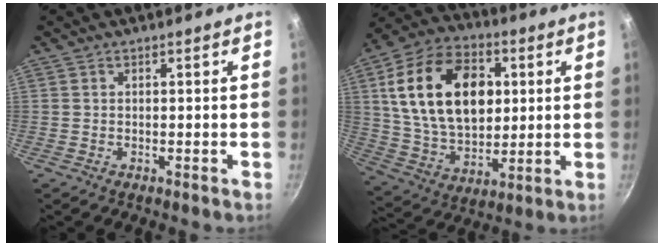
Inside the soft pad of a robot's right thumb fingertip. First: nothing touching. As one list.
[{"total": 23.4, "force": [5.1, 15.3, 16.9], "torque": [-0.272, 0.000, 0.088]}]